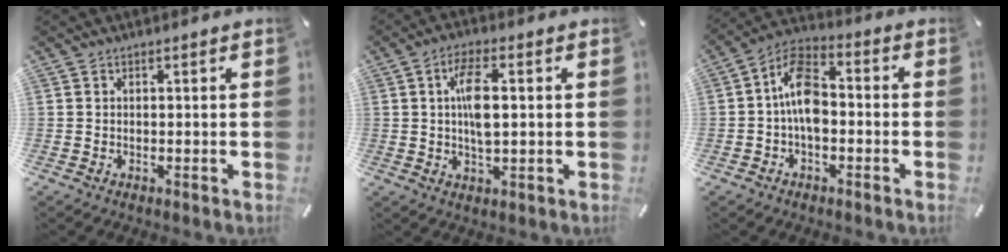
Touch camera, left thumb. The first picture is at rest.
{"total": 7.4, "force": [1.0, 2.9, 6.8], "torque": [-0.153, 0.001, 0.010]}
{"total": 10.0, "force": [-1.6, 6.1, 7.8], "torque": [-0.160, 0.018, -0.027]}